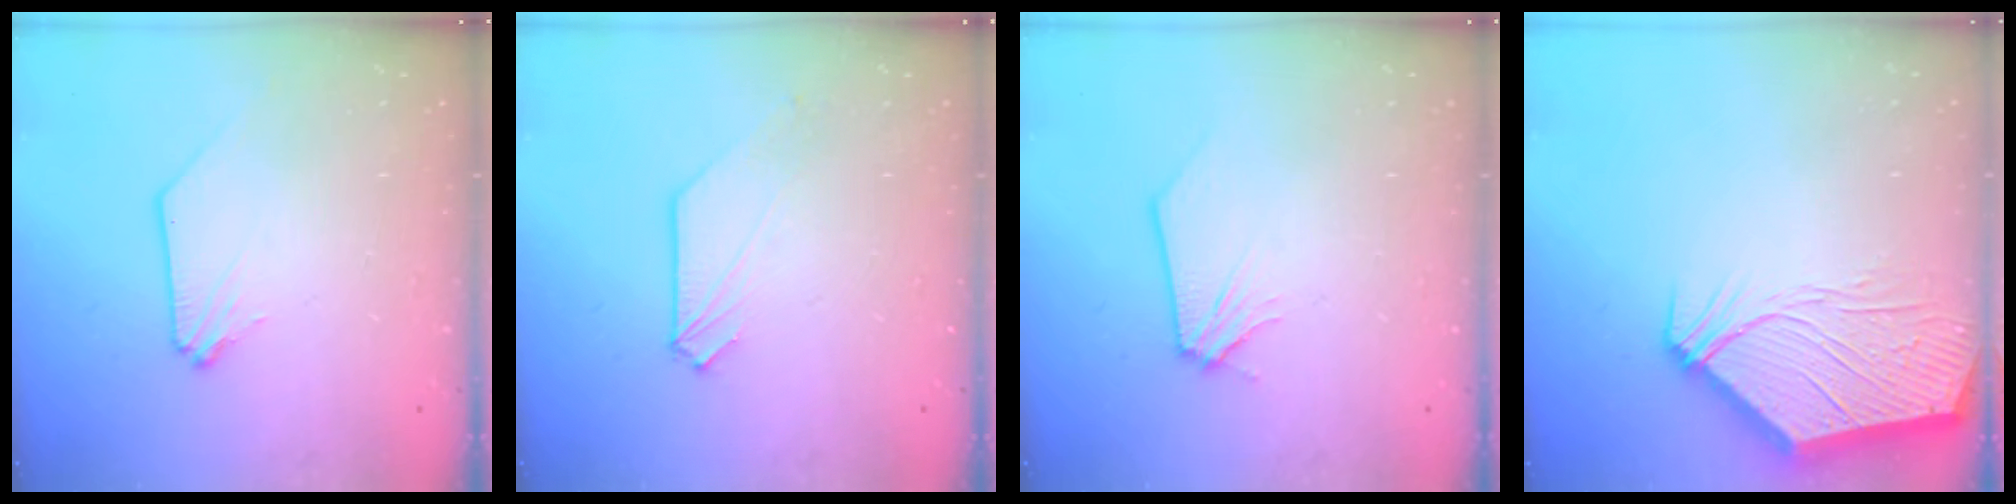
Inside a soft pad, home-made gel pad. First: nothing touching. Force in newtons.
{"total": 0.7, "press": 0.7, "slide": 0.1}
{"total": 0.0}
{"total": 12.7, "press": 12.7, "slide": 1.4}